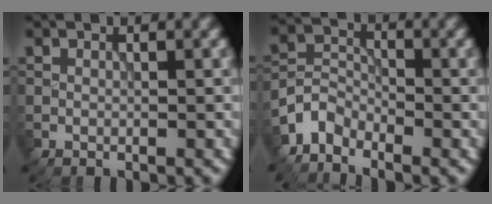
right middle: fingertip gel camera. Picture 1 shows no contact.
{"total": 3.1, "force": [-2.7, 1.5, 0.6], "torque": [-0.012, 0.004, -0.068]}